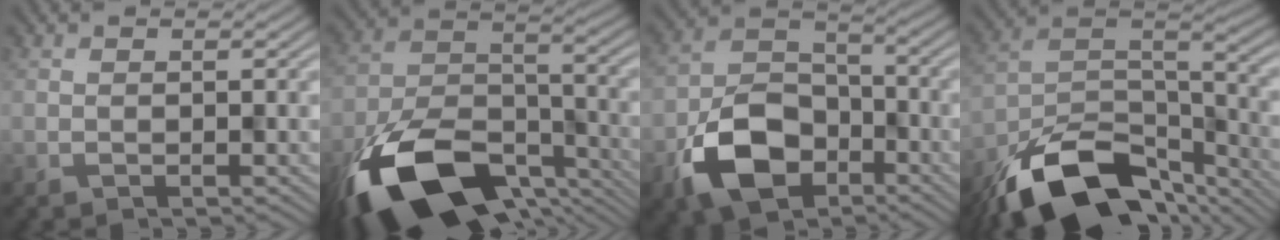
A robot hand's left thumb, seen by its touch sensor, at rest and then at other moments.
{"total": 17.9, "force": [-11.4, 8.7, 10.7], "torque": [-0.225, -0.049, -0.172]}
{"total": 10.3, "force": [-5.0, 6.8, 6.0], "torque": [-0.126, -0.011, -0.101]}
{"total": 16.3, "force": [-11.4, 7.2, 9.1], "torque": [-0.204, -0.030, -0.173]}